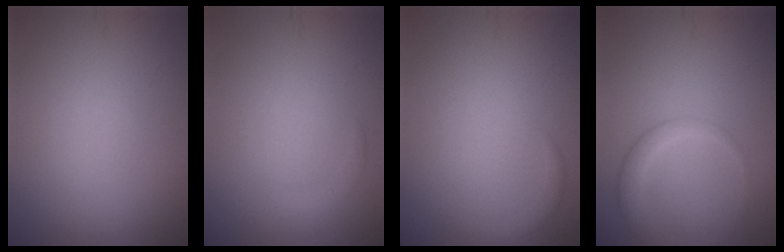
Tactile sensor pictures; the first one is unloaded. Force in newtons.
{"total": 1.0, "press": 1.0, "slide": 0.1}
{"total": 1.2, "press": 1.2, "slide": 0.1}
{"total": 2.5, "press": 2.5, "slide": 0.1}